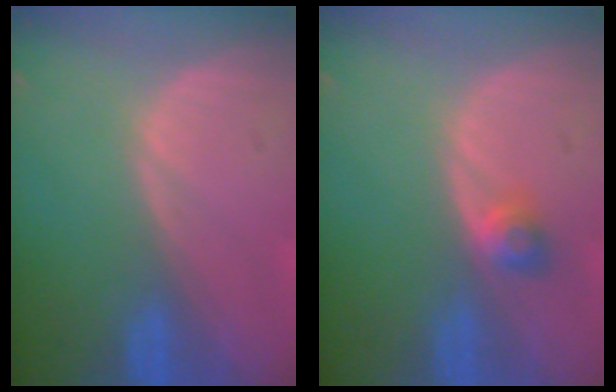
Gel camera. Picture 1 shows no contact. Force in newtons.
{"total": 2.6, "press": 2.3, "slide": 1.2}